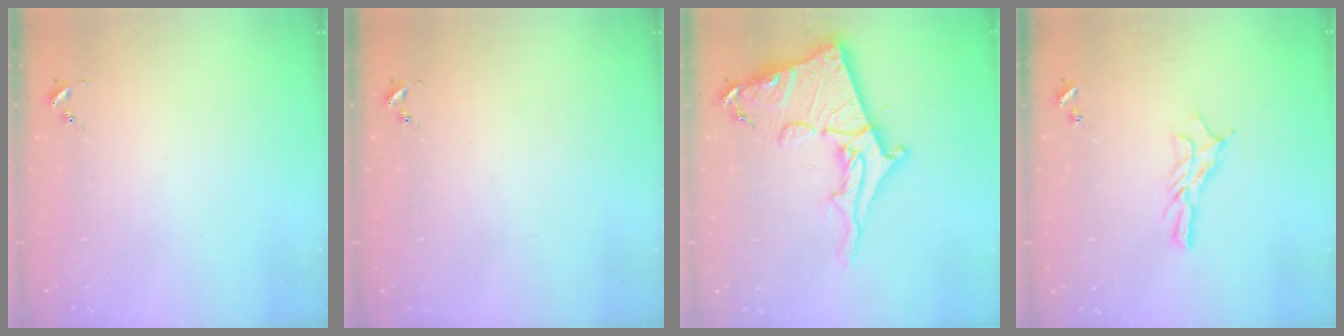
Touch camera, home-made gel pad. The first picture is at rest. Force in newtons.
{"total": 0.0}
{"total": 19.2, "press": 19.1, "slide": 1.8}
{"total": 8.6, "press": 8.5, "slide": 0.2}